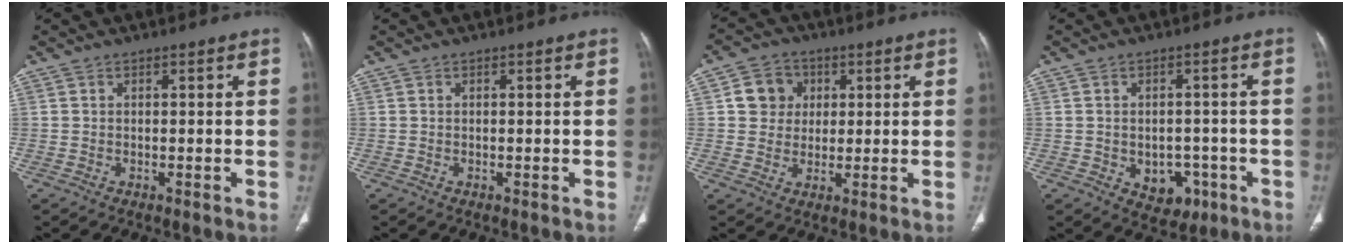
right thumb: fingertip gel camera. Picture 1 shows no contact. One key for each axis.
{"total": 0.0}
{"total": 6.9, "fx": 1.7, "fy": 6.3, "fz": 2.3, "tx": -0.006, "ty": 0.000, "tz": 0.025}
{"total": 6.8, "fx": -2.2, "fy": 5.2, "fz": 3.8, "tx": -0.019, "ty": 0.019, "tz": -0.017}